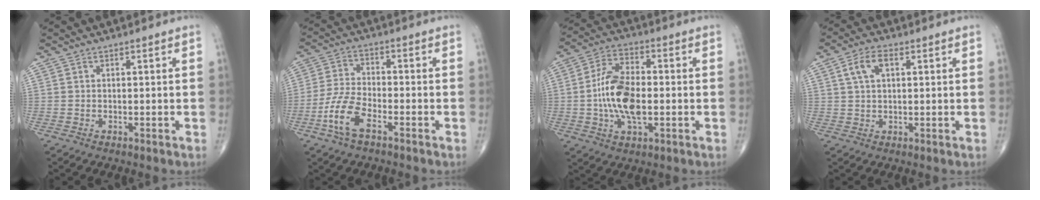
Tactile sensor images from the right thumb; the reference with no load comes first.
{"total": 8.3, "force": [-4.2, 3.5, 6.2], "torque": [-0.140, 0.022, -0.085]}
{"total": 13.0, "force": [-1.3, 6.7, 11.1], "torque": [-0.213, 0.013, -0.027]}
{"total": 5.2, "force": [1.8, 2.8, 4.0], "torque": [-0.079, 0.010, 0.032]}